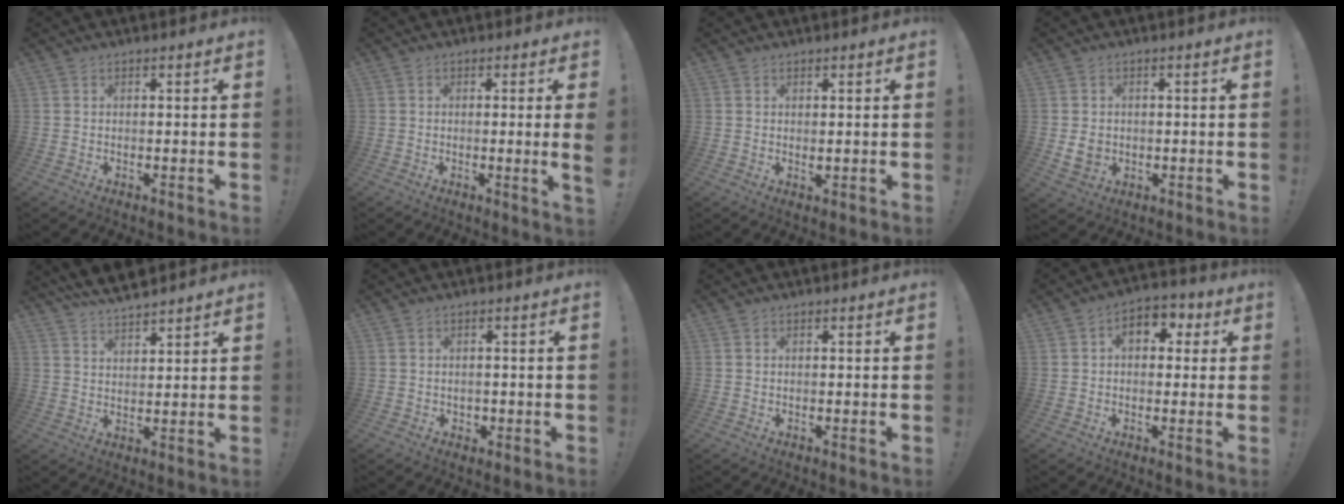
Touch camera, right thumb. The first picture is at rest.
{"total": 3.7, "force": [-0.1, -0.8, 3.6], "torque": [-0.051, -0.010, -0.003]}
{"total": 0.9, "force": [0.4, 0.5, 0.6], "torque": [-0.004, -0.004, 0.007]}
{"total": 5.4, "force": [-0.4, 4.7, 2.7], "torque": [-0.038, 0.002, -0.005]}
{"total": 6.8, "force": [6.2, 1.7, 2.3], "torque": [-0.045, -0.036, 0.116]}
{"total": 1.5, "force": [0.2, 1.5, 0.4], "torque": [0.003, -0.004, 0.003]}
{"total": 0.0}
{"total": 7.6, "force": [2.1, 5.4, 4.9], "torque": [-0.060, -0.002, 0.037]}